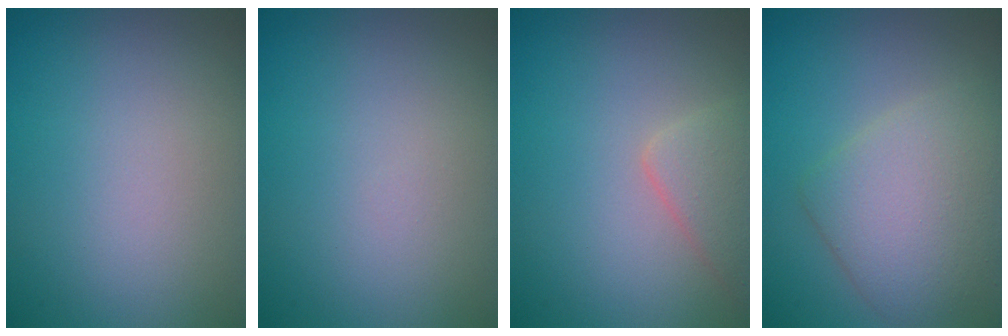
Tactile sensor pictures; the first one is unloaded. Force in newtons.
{"total": 0.0}
{"total": 2.4, "press": 2.3, "slide": 0.2}
{"total": 4.9, "press": 4.9, "slide": 0.2}